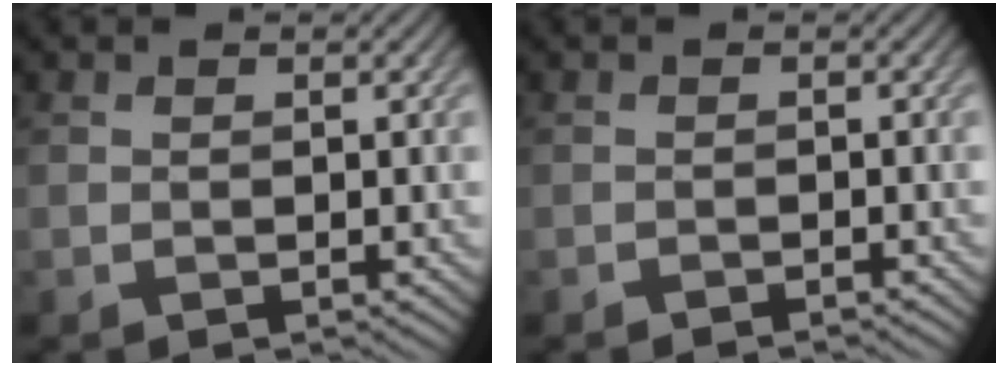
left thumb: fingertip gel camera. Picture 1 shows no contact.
{"total": 0.8, "force": [-0.8, -0.1, 0.0], "torque": [0.001, 0.001, -0.017]}